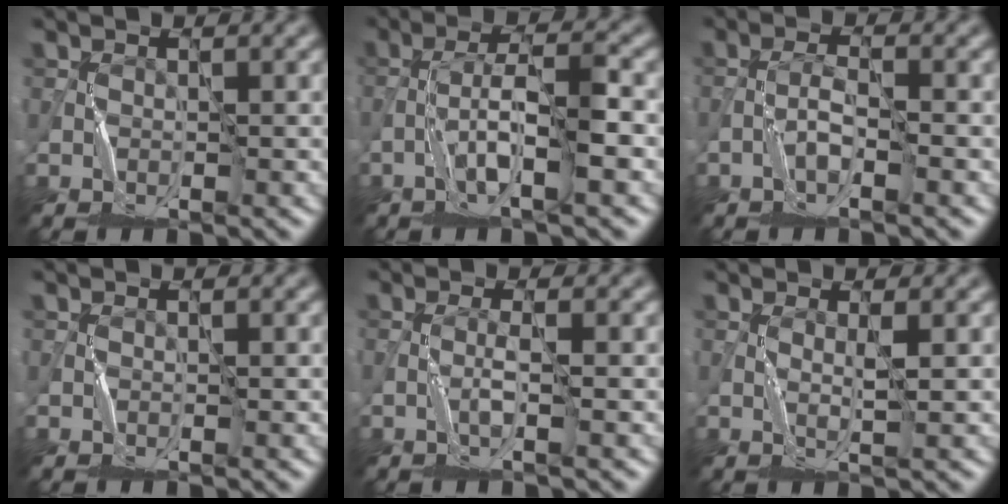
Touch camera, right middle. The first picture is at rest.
{"total": 4.2, "force": [-1.9, 0.1, 3.7], "torque": [-0.074, 0.015, -0.037]}
{"total": 1.2, "force": [-1.0, -0.5, 0.5], "torque": [-0.017, 0.006, -0.022]}
{"total": 0.0}
{"total": 1.0, "force": [-0.4, -0.9, 0.3], "torque": [-0.013, 0.003, -0.010]}
{"total": 1.1, "force": [0.6, -0.9, 0.2], "torque": [-0.011, 0.000, 0.010]}